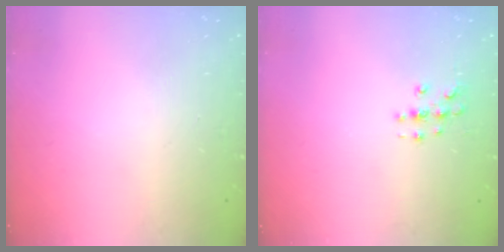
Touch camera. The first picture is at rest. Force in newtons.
{"total": 3.9, "press": 3.8, "slide": 0.5}